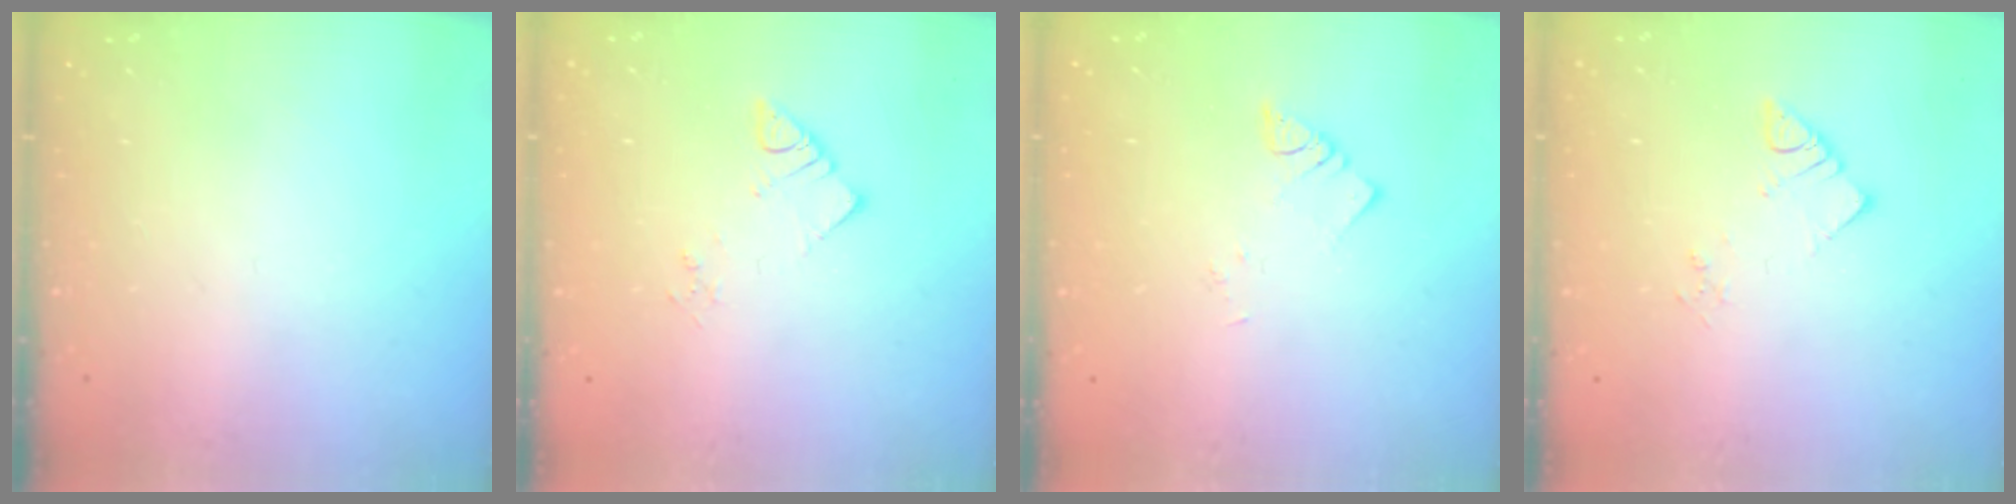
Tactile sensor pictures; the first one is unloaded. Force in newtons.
{"total": 2.8, "press": 2.8, "slide": 0.1}
{"total": 1.9, "press": 1.9, "slide": 0.2}
{"total": 2.8, "press": 2.8, "slide": 0.1}